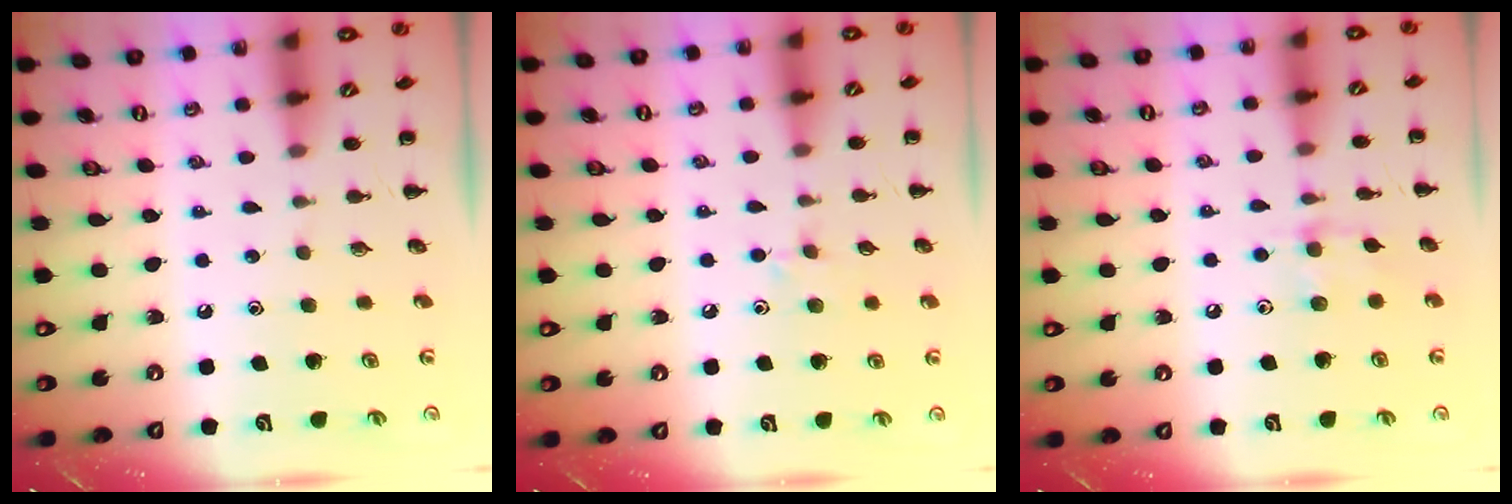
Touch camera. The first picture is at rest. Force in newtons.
{"total": 5.2, "press": 5.0, "slide": 1.7}
{"total": 5.4, "press": 5.4, "slide": 0.7}